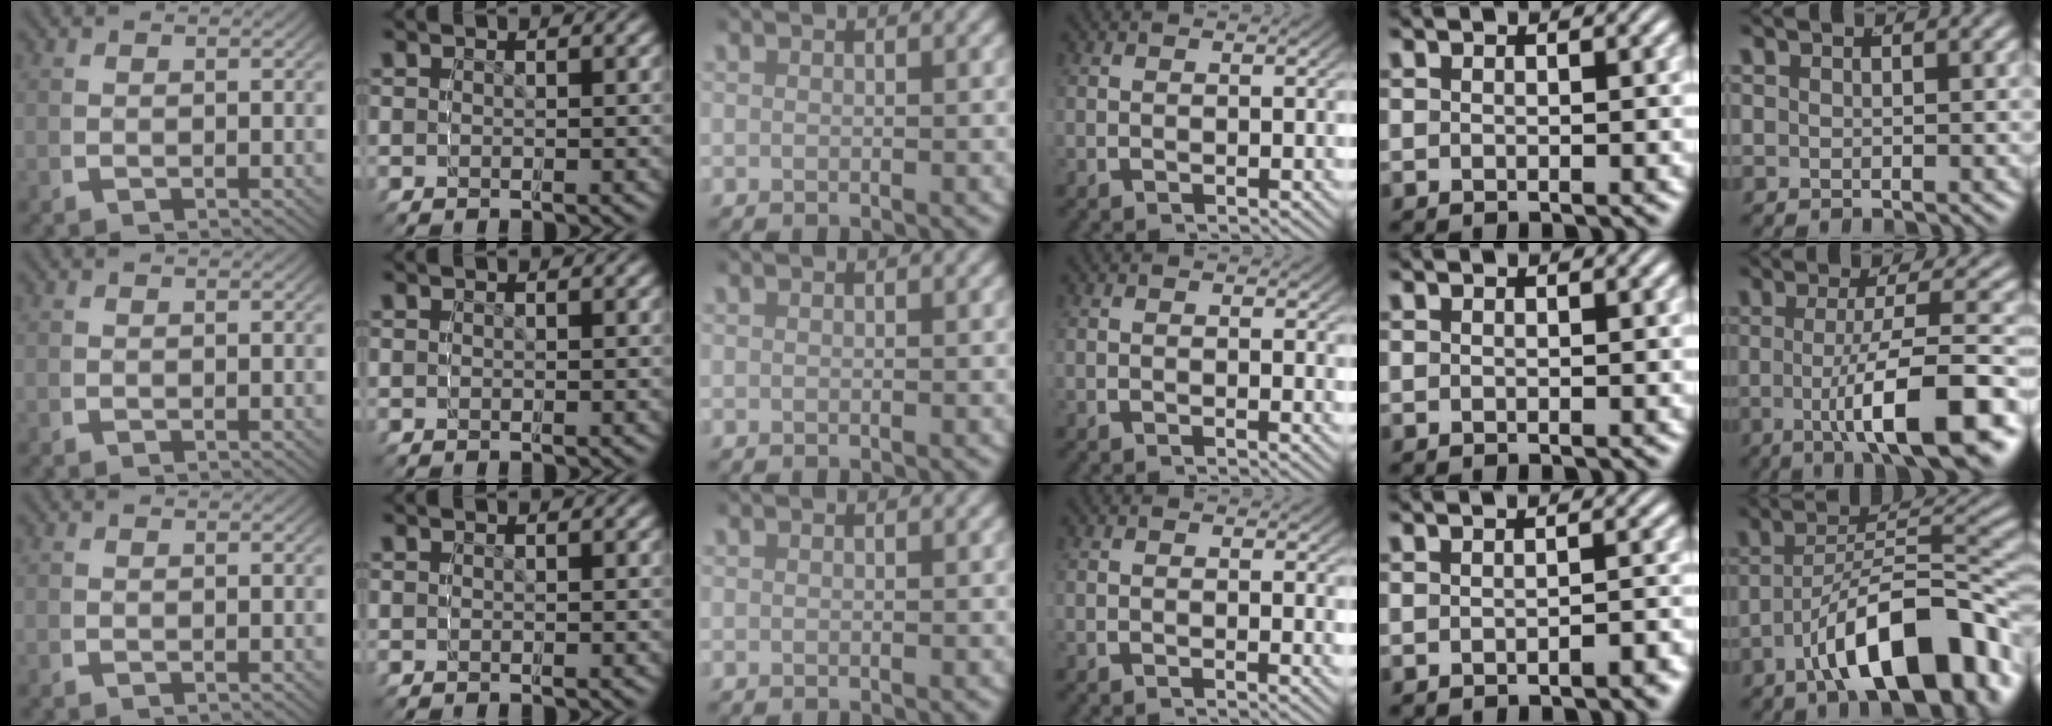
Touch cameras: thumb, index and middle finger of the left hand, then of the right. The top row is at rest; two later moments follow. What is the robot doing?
{"motion": "grasp_and_lifting", "object": "bottle"}